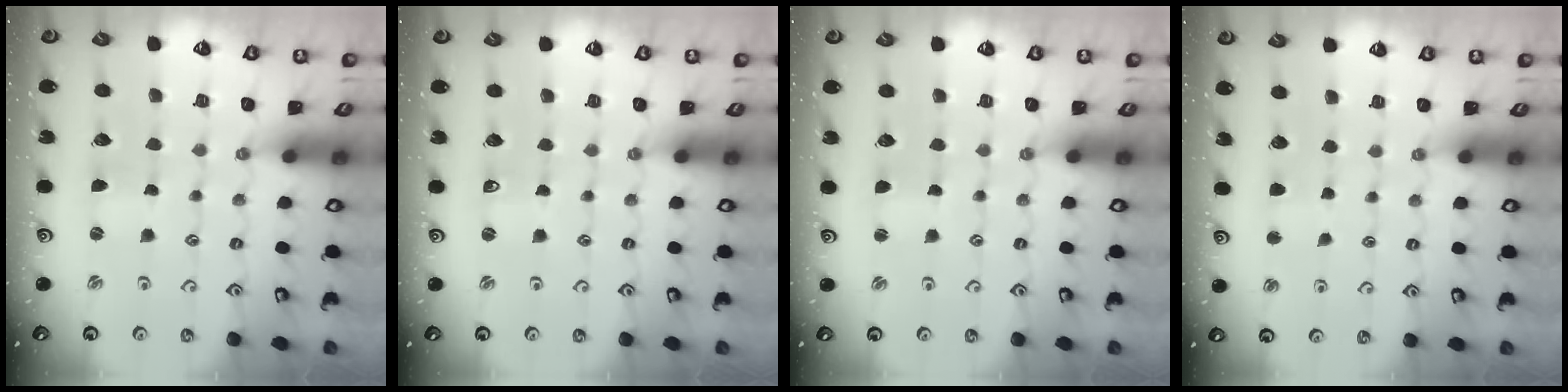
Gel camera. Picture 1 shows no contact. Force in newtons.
{"total": 2.3, "press": 2.3, "slide": 0.4}
{"total": 1.2, "press": 1.2, "slide": 0.1}
{"total": 2.0, "press": 2.0, "slide": 0.4}